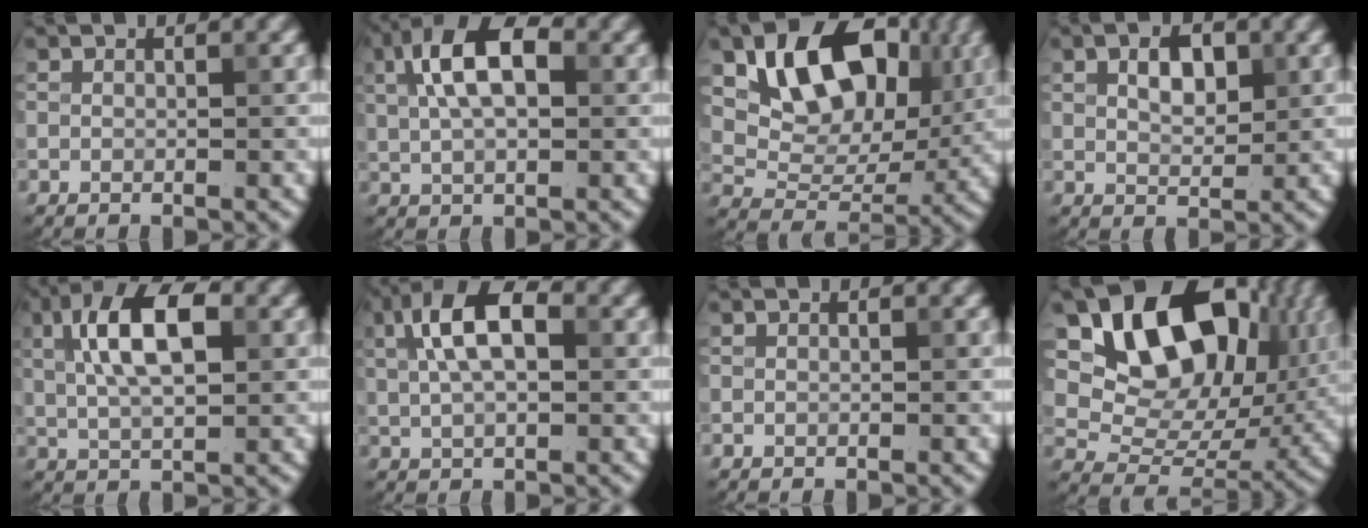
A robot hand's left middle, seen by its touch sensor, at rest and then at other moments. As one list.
[{"total": 7.2, "force": [2.1, 3.6, 5.9], "torque": [-0.106, 0.020, 0.025]}, {"total": 11.1, "force": [4.1, 7.3, 7.4], "torque": [-0.124, -0.009, 0.071]}, {"total": 3.1, "force": [1.0, 1.7, 2.4], "torque": [-0.043, 0.004, 0.018]}, {"total": 7.4, "force": [1.8, 3.2, 6.5], "torque": [-0.115, 0.017, 0.026]}, {"total": 6.5, "force": [1.9, 3.0, 5.4], "torque": [-0.099, 0.017, 0.024]}, {"total": 0.0}, {"total": 13.8, "force": [5.7, 8.8, 8.9], "torque": [-0.134, 0.009, 0.103]}]